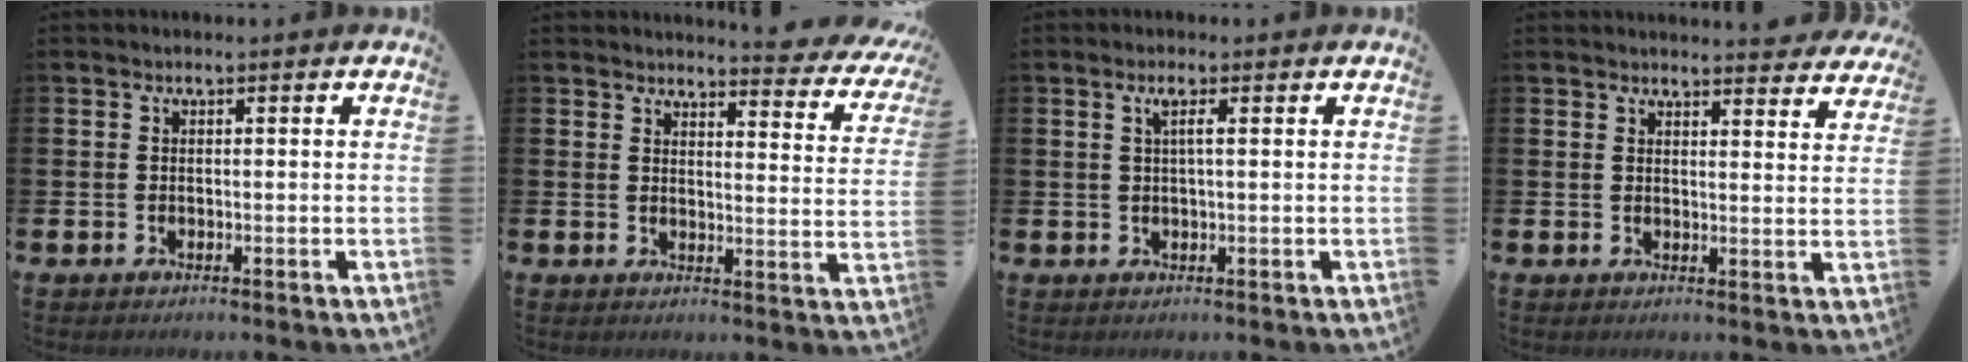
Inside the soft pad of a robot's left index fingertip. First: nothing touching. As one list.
[{"total": 3.6, "force": [3.6, 0.4, 0.6], "torque": [-0.004, -0.033, 0.056]}, {"total": 1.6, "force": [0.7, 0.3, 1.4], "torque": [-0.025, 0.001, 0.010]}, {"total": 3.5, "force": [3.5, 0.1, -0.1], "torque": [0.014, -0.028, 0.061]}]